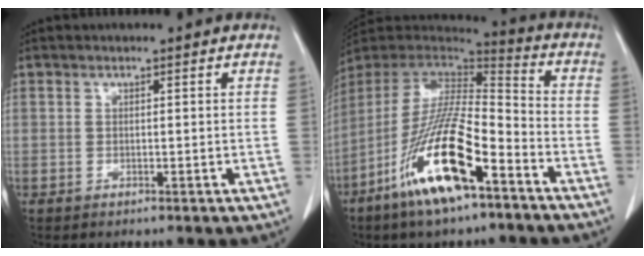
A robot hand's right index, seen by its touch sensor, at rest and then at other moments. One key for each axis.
{"total": 18.5, "fx": -9.8, "fy": 3.5, "fz": 15.3, "tx": -0.314, "ty": -0.032, "tz": -0.178}